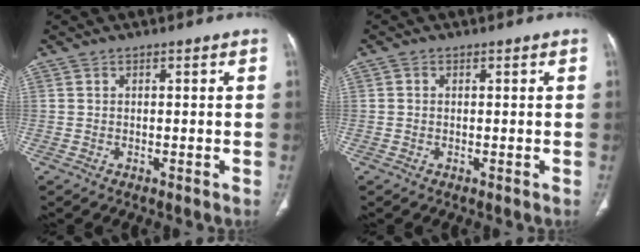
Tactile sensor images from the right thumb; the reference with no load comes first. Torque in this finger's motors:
{"motor_torque": [-0.43, 0.16, -0.21, -0.01, 0.05]}